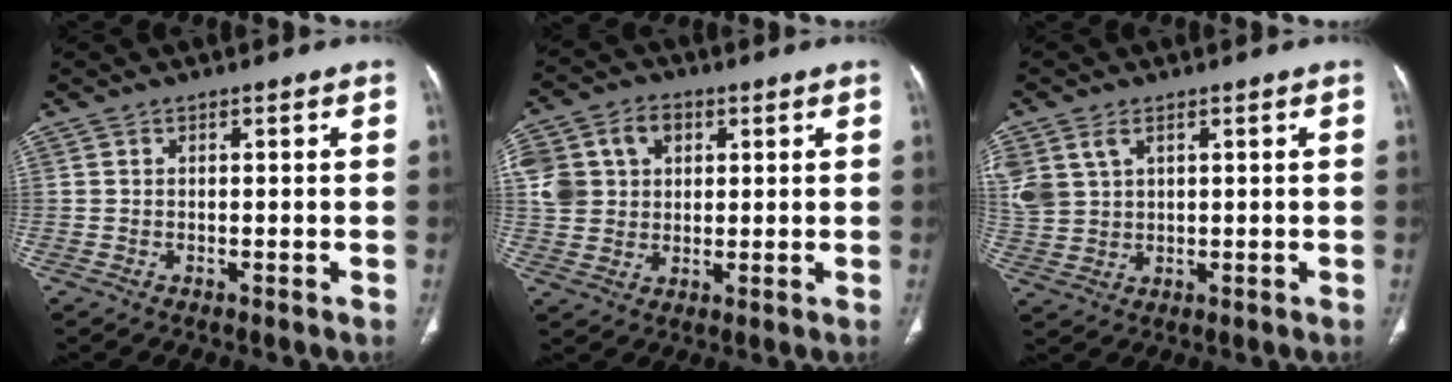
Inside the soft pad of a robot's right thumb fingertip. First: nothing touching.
{"total": 12.3, "force": [3.6, 9.8, 6.4], "torque": [-0.113, 0.011, 0.068]}
{"total": 8.4, "force": [3.4, 5.7, 5.0], "torque": [-0.124, 0.001, 0.083]}